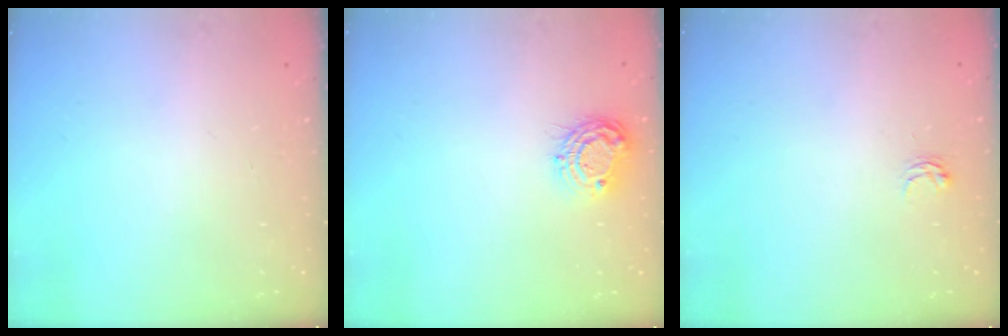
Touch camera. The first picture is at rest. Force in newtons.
{"total": 9.0, "press": 9.0, "slide": 0.5}
{"total": 2.9, "press": 2.9, "slide": 0.4}